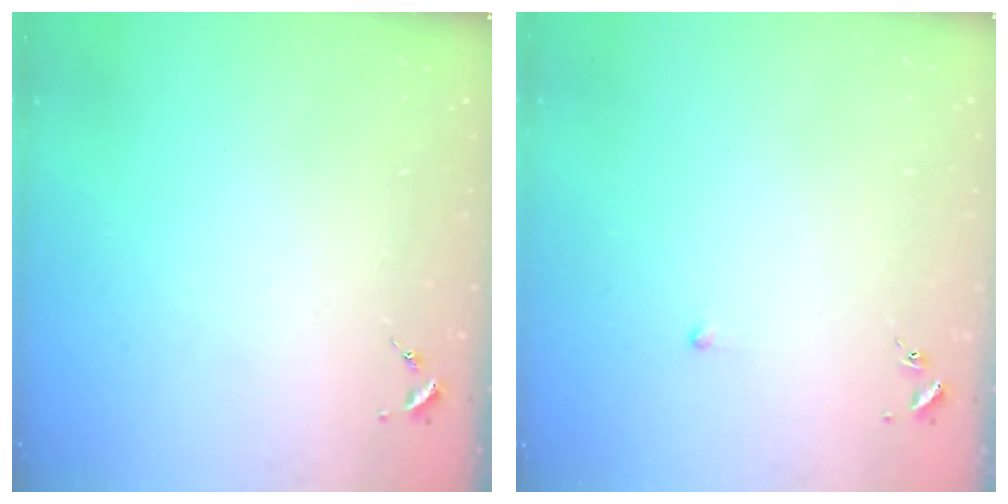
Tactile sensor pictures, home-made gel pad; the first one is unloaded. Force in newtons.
{"total": 2.6, "press": 2.5, "slide": 0.6}